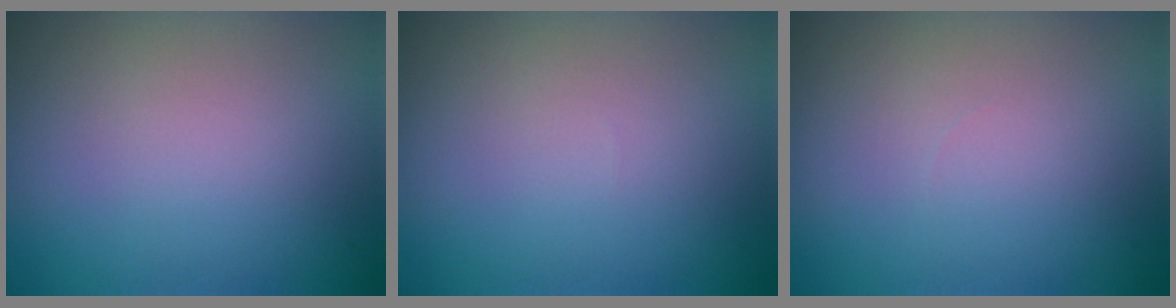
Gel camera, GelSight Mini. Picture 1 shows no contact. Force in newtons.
{"total": 0.0}
{"total": 0.0}